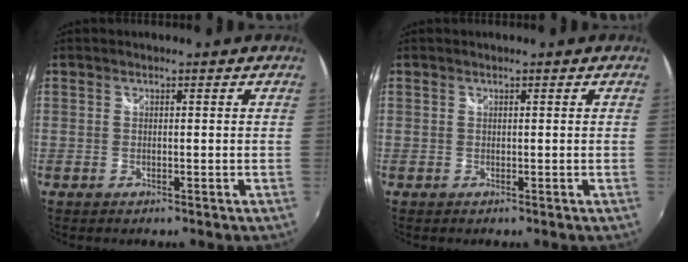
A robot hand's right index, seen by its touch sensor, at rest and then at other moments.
{"total": 0.0}